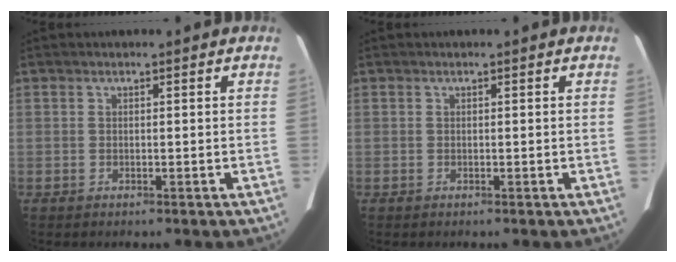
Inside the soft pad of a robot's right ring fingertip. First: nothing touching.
{"total": 0.0}